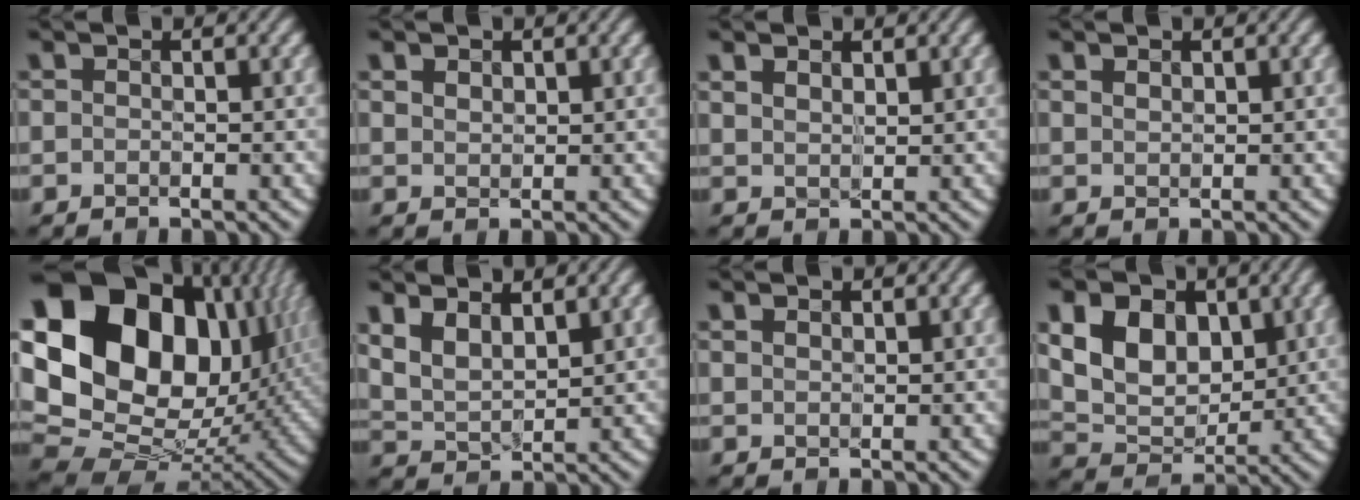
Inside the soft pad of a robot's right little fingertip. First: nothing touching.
{"total": 1.4, "force": [0.8, 1.0, 0.7], "torque": [-0.018, 0.000, 0.020]}
{"total": 2.1, "force": [1.4, 1.1, 1.0], "torque": [-0.024, 0.006, 0.025]}
{"total": 0.9, "force": [0.6, 0.4, 0.4], "torque": [-0.009, 0.005, 0.014]}
{"total": 20.5, "force": [6.1, 14.7, 12.9], "torque": [-0.284, 0.021, 0.123]}
{"total": 4.3, "force": [2.3, 2.2, 2.8], "torque": [-0.063, -0.002, 0.046]}
{"total": 1.0, "force": [0.8, 0.5, 0.4], "torque": [-0.009, 0.004, 0.014]}
{"total": 7.0, "force": [1.8, 5.0, 4.6], "torque": [-0.096, -0.005, 0.024]}